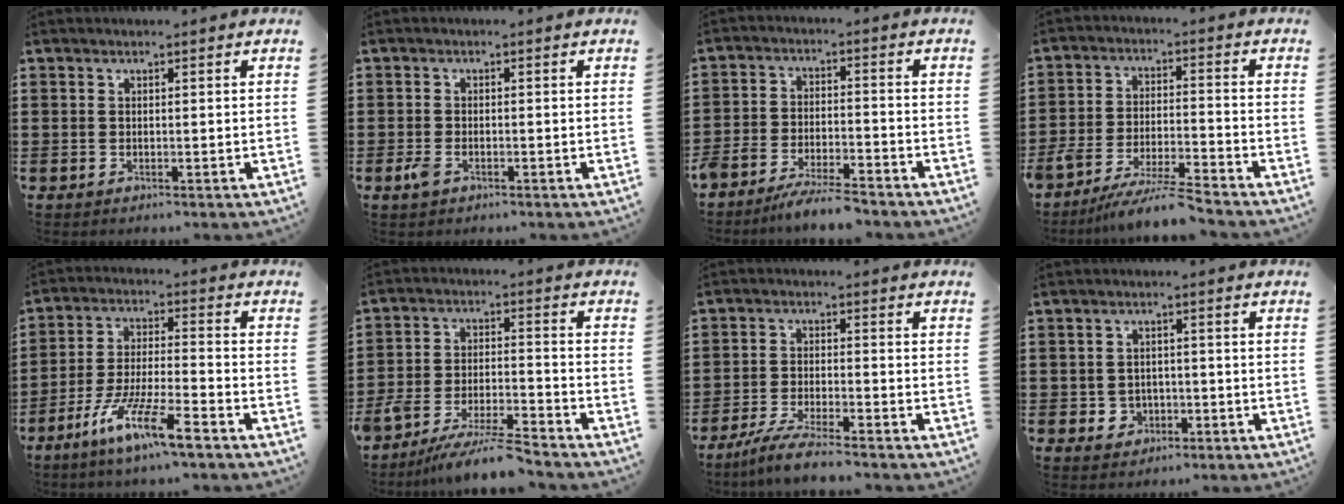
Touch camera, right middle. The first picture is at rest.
{"total": 2.1, "force": [-1.0, 1.1, 1.5], "torque": [-0.050, -0.008, -0.025]}
{"total": 5.7, "force": [-5.6, 0.3, 1.3], "torque": [-0.035, -0.001, -0.112]}
{"total": 7.7, "force": [-7.3, -0.1, 2.6], "torque": [-0.052, -0.002, -0.144]}
{"total": 10.3, "force": [-7.1, 1.1, 7.3], "torque": [-0.153, -0.005, -0.138]}
{"total": 8.9, "force": [-8.4, 0.4, 2.9], "torque": [-0.052, 0.009, -0.163]}
{"total": 5.1, "force": [-4.5, -0.1, 2.4], "torque": [-0.060, -0.017, -0.089]}
{"total": 2.3, "force": [-1.0, 2.0, 0.6], "torque": [-0.019, 0.004, -0.026]}